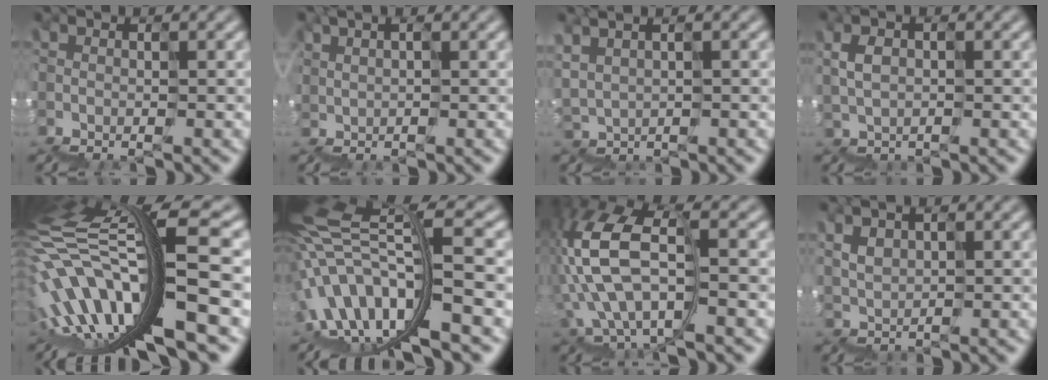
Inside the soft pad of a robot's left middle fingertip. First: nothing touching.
{"total": 4.6, "force": [1.5, 2.4, 3.6], "torque": [-0.047, 0.023, 0.038]}
{"total": 2.5, "force": [2.0, 0.7, 1.3], "torque": [-0.011, 0.030, 0.042]}
{"total": 1.1, "force": [1.1, 0.1, 0.2], "torque": [-0.017, 0.018, 0.022]}
{"total": 12.9, "force": [-2.3, 2.9, 12.4], "torque": [-0.248, 0.030, -0.023]}
{"total": 9.4, "force": [-0.7, 2.5, 9.0], "torque": [-0.176, 0.040, 0.000]}
{"total": 8.3, "force": [-0.7, 3.8, 7.3], "torque": [-0.180, 0.027, -0.011]}
{"total": 1.4, "force": [1.4, 0.1, 0.1], "torque": [-0.014, 0.023, 0.033]}